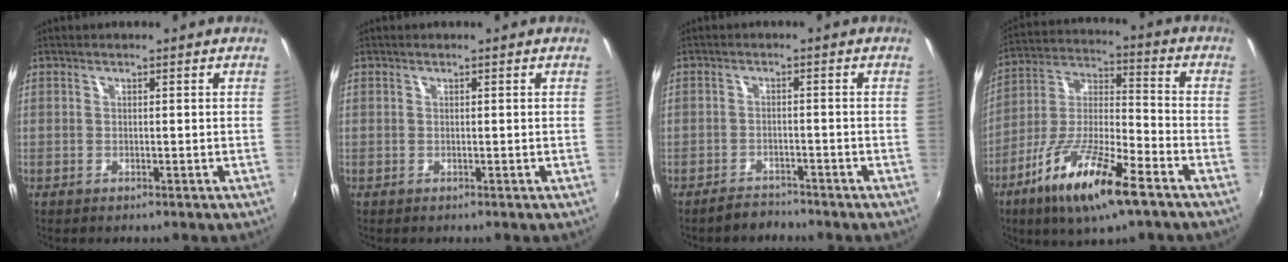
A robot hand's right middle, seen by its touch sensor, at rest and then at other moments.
{"total": 0.0}
{"total": 3.3, "force": [-3.0, 1.1, 0.5], "torque": [-0.023, 0.000, -0.050]}
{"total": 17.2, "force": [-9.9, 3.9, 13.5], "torque": [-0.265, -0.027, -0.185]}